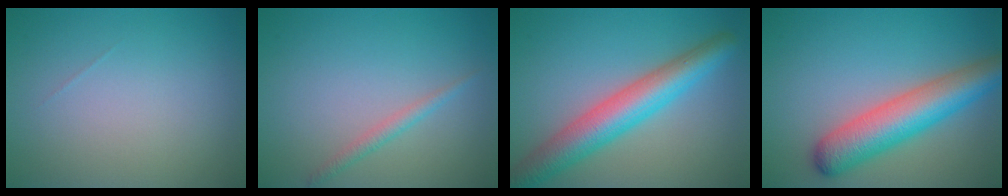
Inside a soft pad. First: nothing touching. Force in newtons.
{"total": 1.3, "press": 1.3, "slide": 0.1}
{"total": 6.6, "press": 6.6, "slide": 0.1}
{"total": 7.0, "press": 7.0, "slide": 0.2}